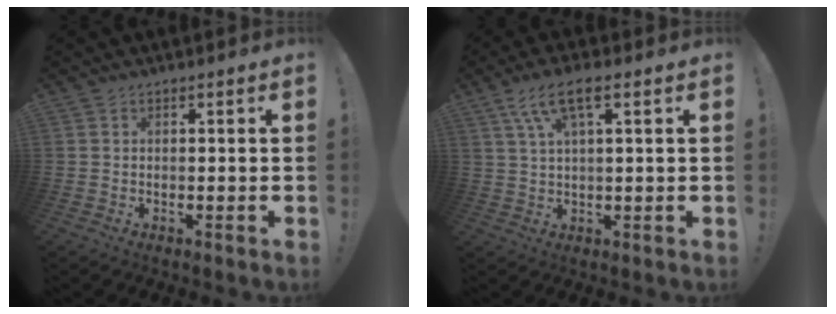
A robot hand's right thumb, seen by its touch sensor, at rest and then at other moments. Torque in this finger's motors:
{"motor_torque": [0.96, 1.03, 0.35, 0.16, 0.10]}